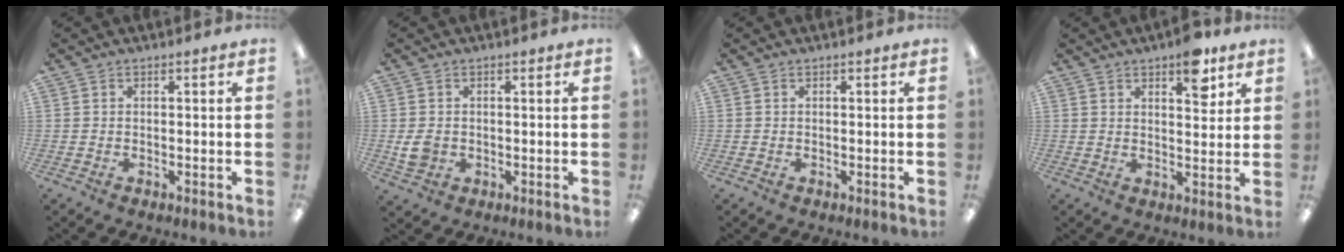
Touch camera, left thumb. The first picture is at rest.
{"total": 4.4, "force": [-0.2, 3.7, 2.4], "torque": [-0.032, -0.001, -0.003]}
{"total": 0.0}
{"total": 7.6, "force": [4.8, 3.3, 4.8], "torque": [-0.041, -0.030, 0.074]}